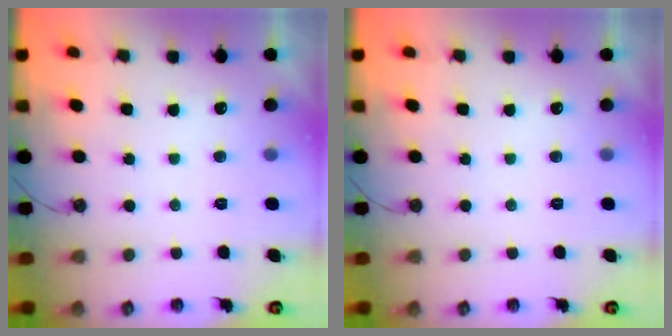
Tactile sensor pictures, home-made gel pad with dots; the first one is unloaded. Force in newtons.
{"total": 0.0}